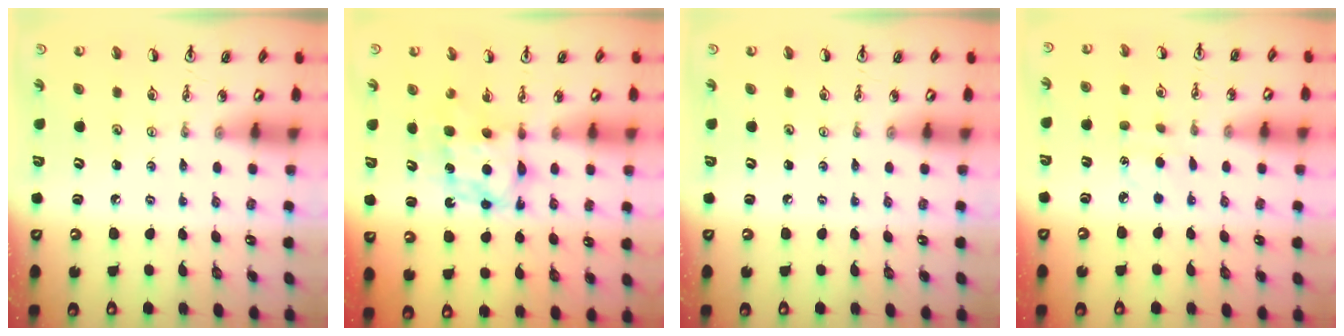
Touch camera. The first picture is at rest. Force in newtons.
{"total": 7.1, "press": 7.1, "slide": 0.4}
{"total": 0.0}
{"total": 3.6, "press": 3.6, "slide": 0.5}